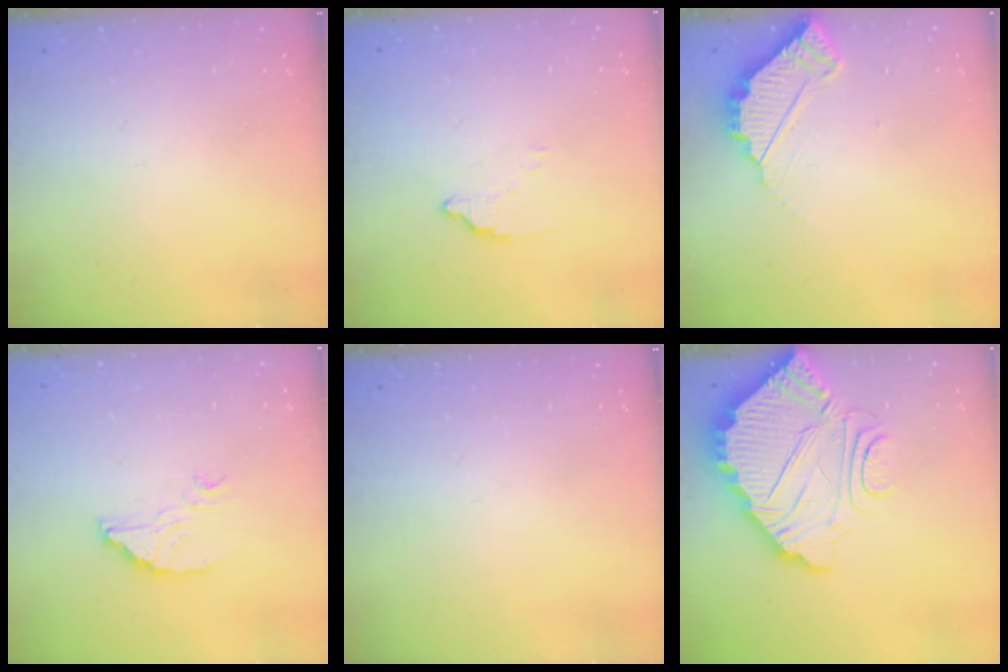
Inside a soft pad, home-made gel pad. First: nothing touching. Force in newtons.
{"total": 3.0, "press": 3.0, "slide": 0.1}
{"total": 4.7, "press": 4.7, "slide": 0.4}
{"total": 3.6, "press": 3.6, "slide": 0.2}
{"total": 0.0}
{"total": 12.3, "press": 12.2, "slide": 1.0}